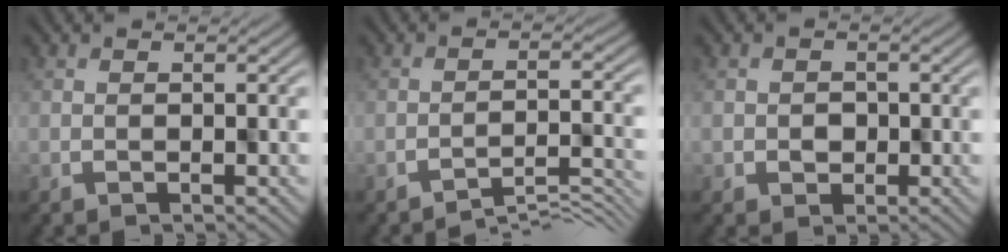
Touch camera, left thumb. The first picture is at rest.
{"total": 5.2, "force": [-4.2, 0.6, 3.0], "torque": [-0.044, 0.011, -0.062]}
{"total": 1.2, "force": [0.2, 1.2, -0.1], "torque": [0.002, 0.000, 0.005]}